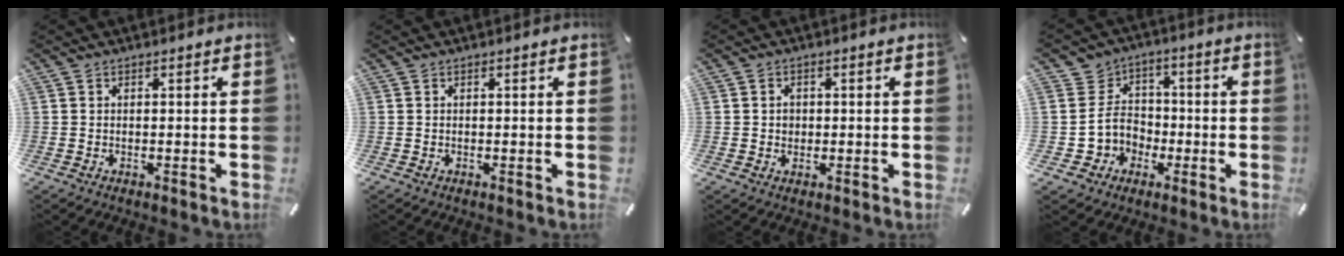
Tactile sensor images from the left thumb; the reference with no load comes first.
{"total": 0.0}
{"total": 2.3, "force": [0.1, 2.2, 0.8], "torque": [-0.012, 0.004, -0.002]}
{"total": 10.1, "force": [-1.8, 9.9, 0.5], "torque": [-0.008, 0.021, -0.025]}